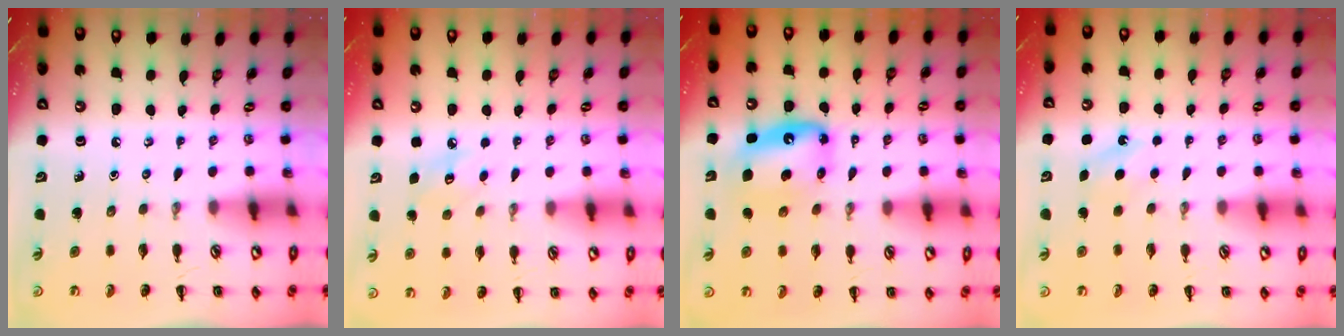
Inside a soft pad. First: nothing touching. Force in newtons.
{"total": 7.6, "press": 7.4, "slide": 1.7}
{"total": 9.2, "press": 8.9, "slide": 2.4}
{"total": 4.5, "press": 4.2, "slide": 1.4}